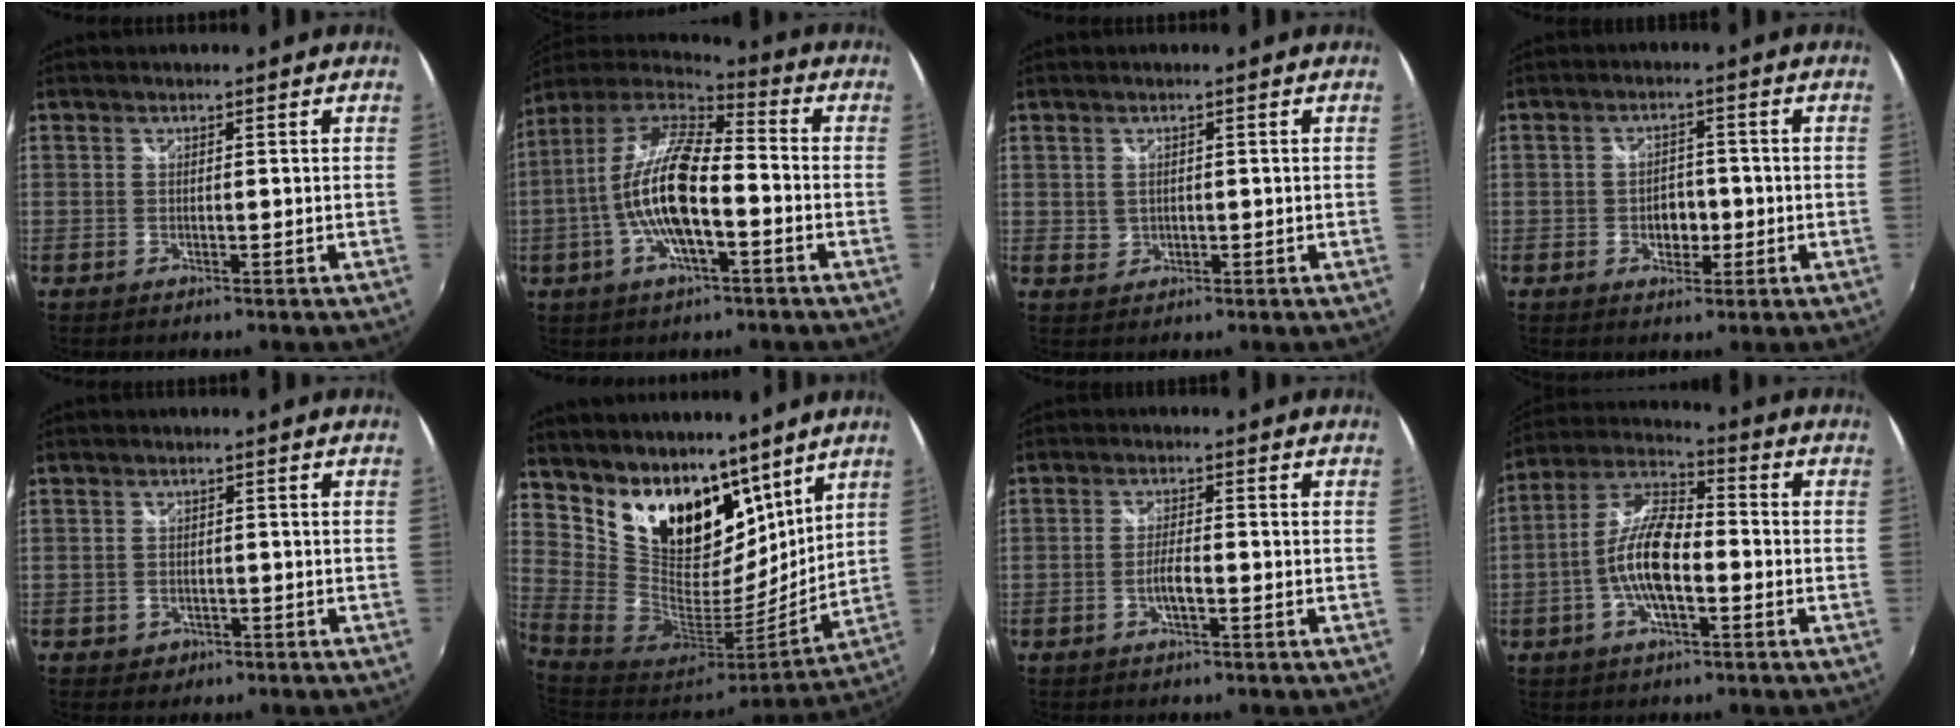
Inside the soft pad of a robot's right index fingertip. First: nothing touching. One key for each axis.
{"total": 15.5, "fx": -3.9, "fy": 4.8, "fz": 14.2, "tx": -0.270, "ty": 0.000, "tz": -0.076}
{"total": 1.8, "fx": 0.2, "fy": 1.7, "fz": 0.8, "tx": -0.010, "ty": 0.001, "tz": 0.006}
{"total": 4.0, "fx": -1.1, "fy": 3.0, "fz": 2.5, "tx": -0.041, "ty": 0.003, "tz": -0.013}
{"total": 2.7, "fx": -1.1, "fy": 2.3, "fz": 0.8, "tx": -0.020, "ty": 0.001, "tz": -0.012}
{"total": 20.6, "fx": 13.8, "fy": 12.1, "fz": 9.2, "tx": -0.208, "ty": 0.000, "tz": 0.262}
{"total": 2.9, "fx": -1.3, "fy": 0.5, "fz": 2.6, "tx": -0.054, "ty": 0.001, "tz": -0.025}
{"total": 11.4, "fx": -3.0, "fy": 4.2, "fz": 10.1, "tx": -0.211, "ty": 0.009, "tz": -0.061}